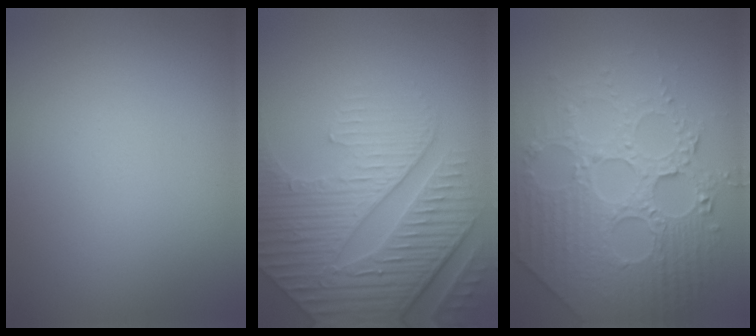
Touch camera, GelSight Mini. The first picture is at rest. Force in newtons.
{"total": 7.2, "press": 5.8, "slide": 4.3}
{"total": 8.1, "press": 6.0, "slide": 5.5}